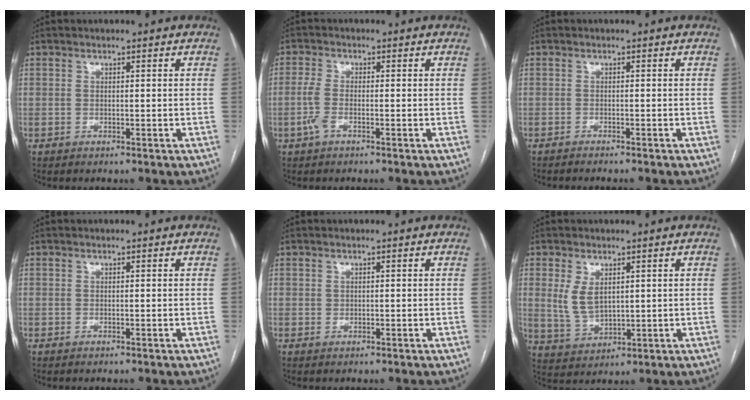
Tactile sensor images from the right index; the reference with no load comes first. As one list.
[{"total": 3.0, "force": [-1.2, 1.0, 2.5], "torque": [-0.068, -0.002, -0.030]}, {"total": 3.6, "force": [-3.3, 0.1, 1.5], "torque": [-0.019, -0.003, -0.042]}, {"total": 0.0}, {"total": 0.5, "force": [0.3, 0.5, 0.0], "torque": [0.007, 0.002, 0.004]}, {"total": 5.4, "force": [1.5, 3.1, 4.1], "torque": [-0.091, 0.000, 0.043]}]